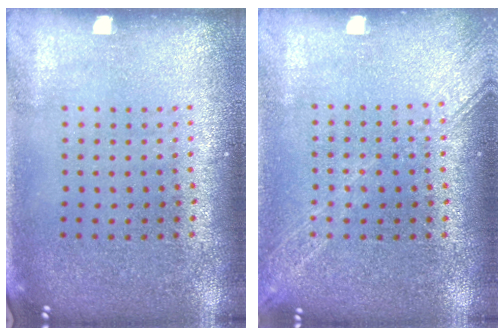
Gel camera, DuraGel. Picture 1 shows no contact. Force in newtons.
{"total": 2.7, "press": 2.6, "slide": 0.4}